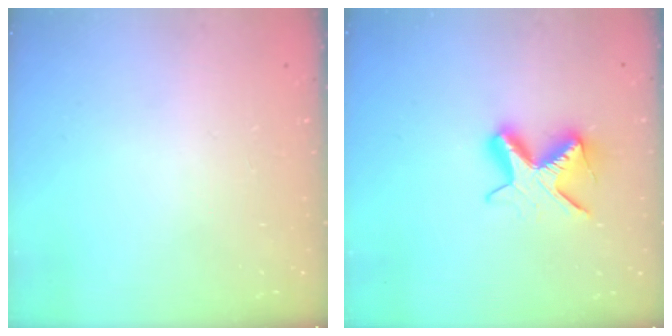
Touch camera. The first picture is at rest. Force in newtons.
{"total": 10.6, "press": 10.6, "slide": 0.3}